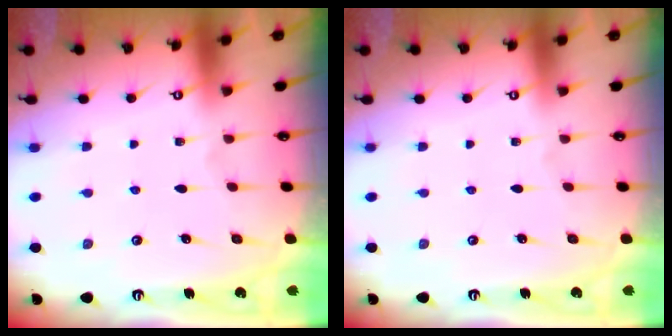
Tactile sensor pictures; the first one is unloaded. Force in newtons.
{"total": 0.0}